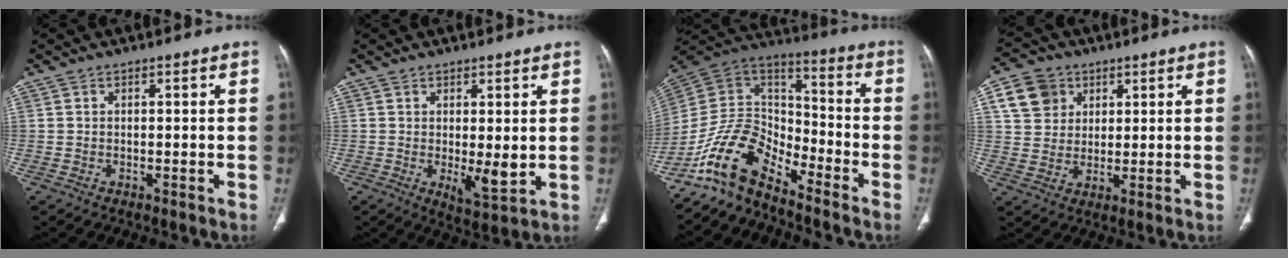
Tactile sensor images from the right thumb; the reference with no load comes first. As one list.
[{"total": 5.1, "force": [0.2, 1.8, 4.8], "torque": [-0.069, -0.019, 0.010]}, {"total": 12.7, "force": [-10.0, 5.5, 5.5], "torque": [-0.089, 0.094, -0.203]}, {"total": 8.8, "force": [3.6, 7.4, 3.1], "torque": [-0.033, -0.003, 0.070]}]